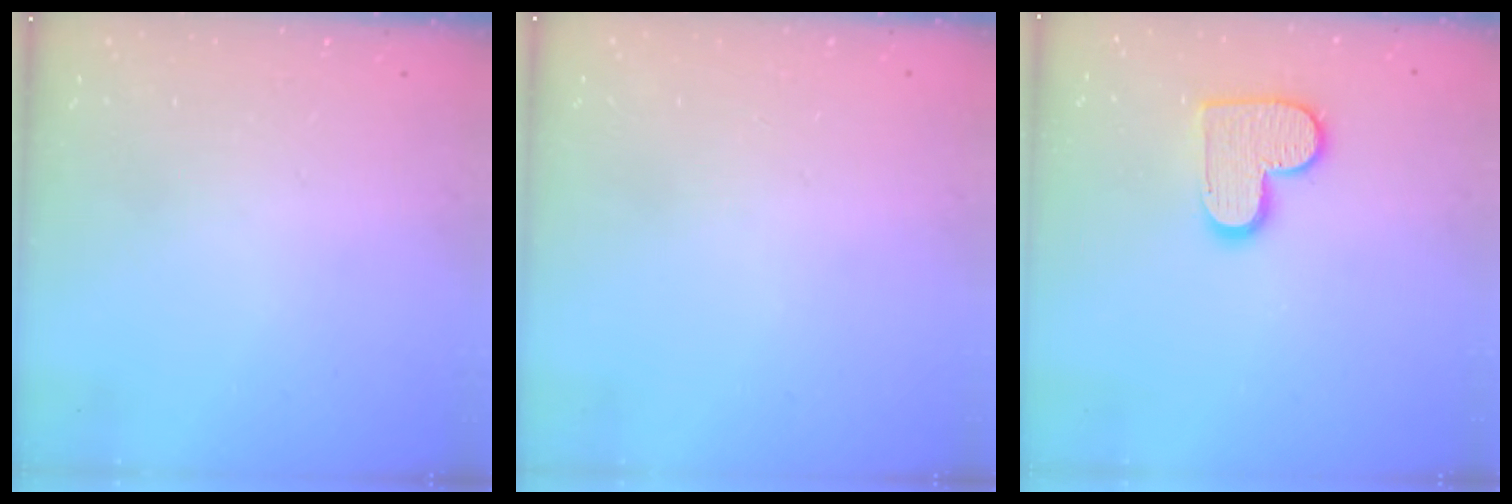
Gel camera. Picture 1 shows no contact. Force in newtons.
{"total": 0.6, "press": 0.6, "slide": 0.2}
{"total": 11.6, "press": 11.6, "slide": 0.7}